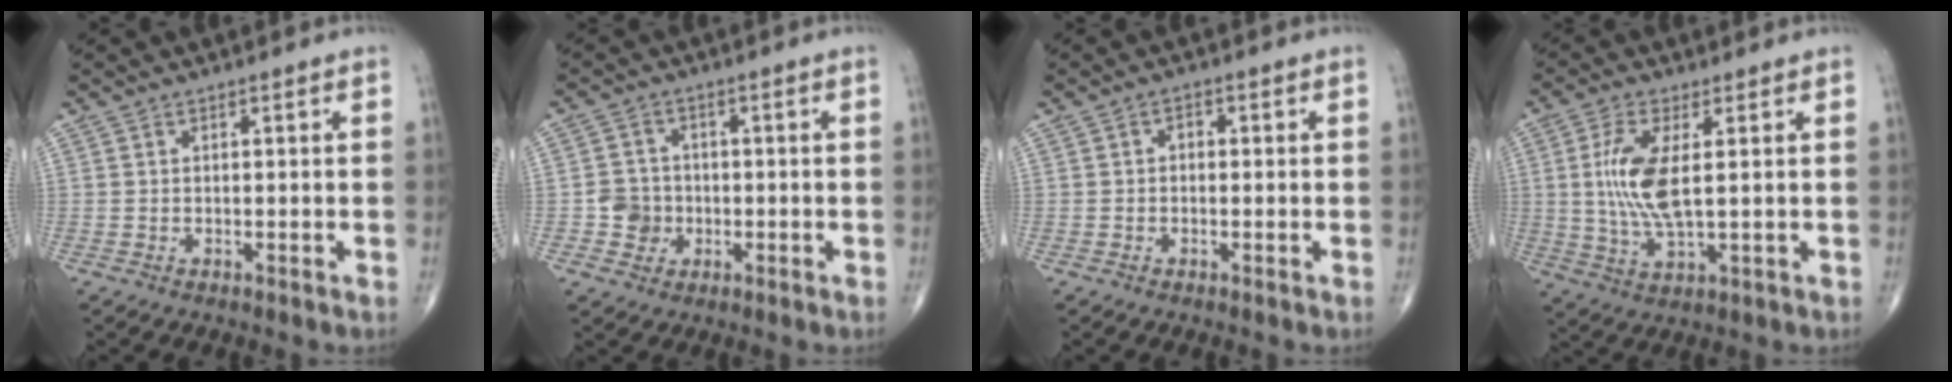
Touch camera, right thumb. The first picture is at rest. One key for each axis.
{"total": 4.6, "fx": -1.0, "fy": 4.3, "fz": 1.1, "tx": 0.006, "ty": 0.011, "tz": -0.020}
{"total": 1.5, "fx": 0.0, "fy": 1.1, "fz": 1.1, "tx": -0.008, "ty": 0.008, "tz": -0.004}
{"total": 9.9, "fx": 1.4, "fy": 3.5, "fz": 9.2, "tx": -0.204, "ty": -0.012, "tz": 0.030}